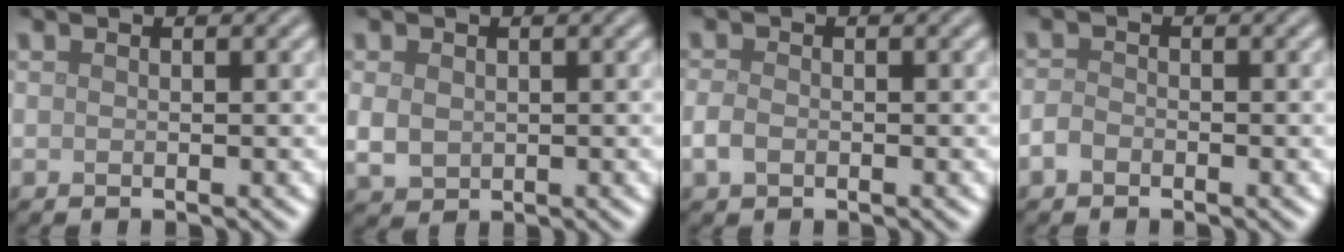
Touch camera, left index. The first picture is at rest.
{"total": 2.1, "force": [0.2, 1.7, 1.2], "torque": [-0.026, -0.003, 0.006]}
{"total": 1.5, "force": [-0.5, 1.0, 1.0], "torque": [-0.020, -0.001, -0.013]}
{"total": 1.2, "force": [-0.7, 0.7, 0.6], "torque": [-0.011, 0.001, -0.018]}